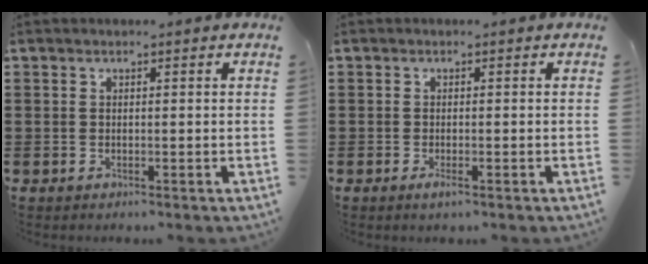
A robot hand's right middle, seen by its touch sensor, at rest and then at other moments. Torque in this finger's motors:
{"motor_torque": [0.90, 0.00, 0.00, 0.04]}